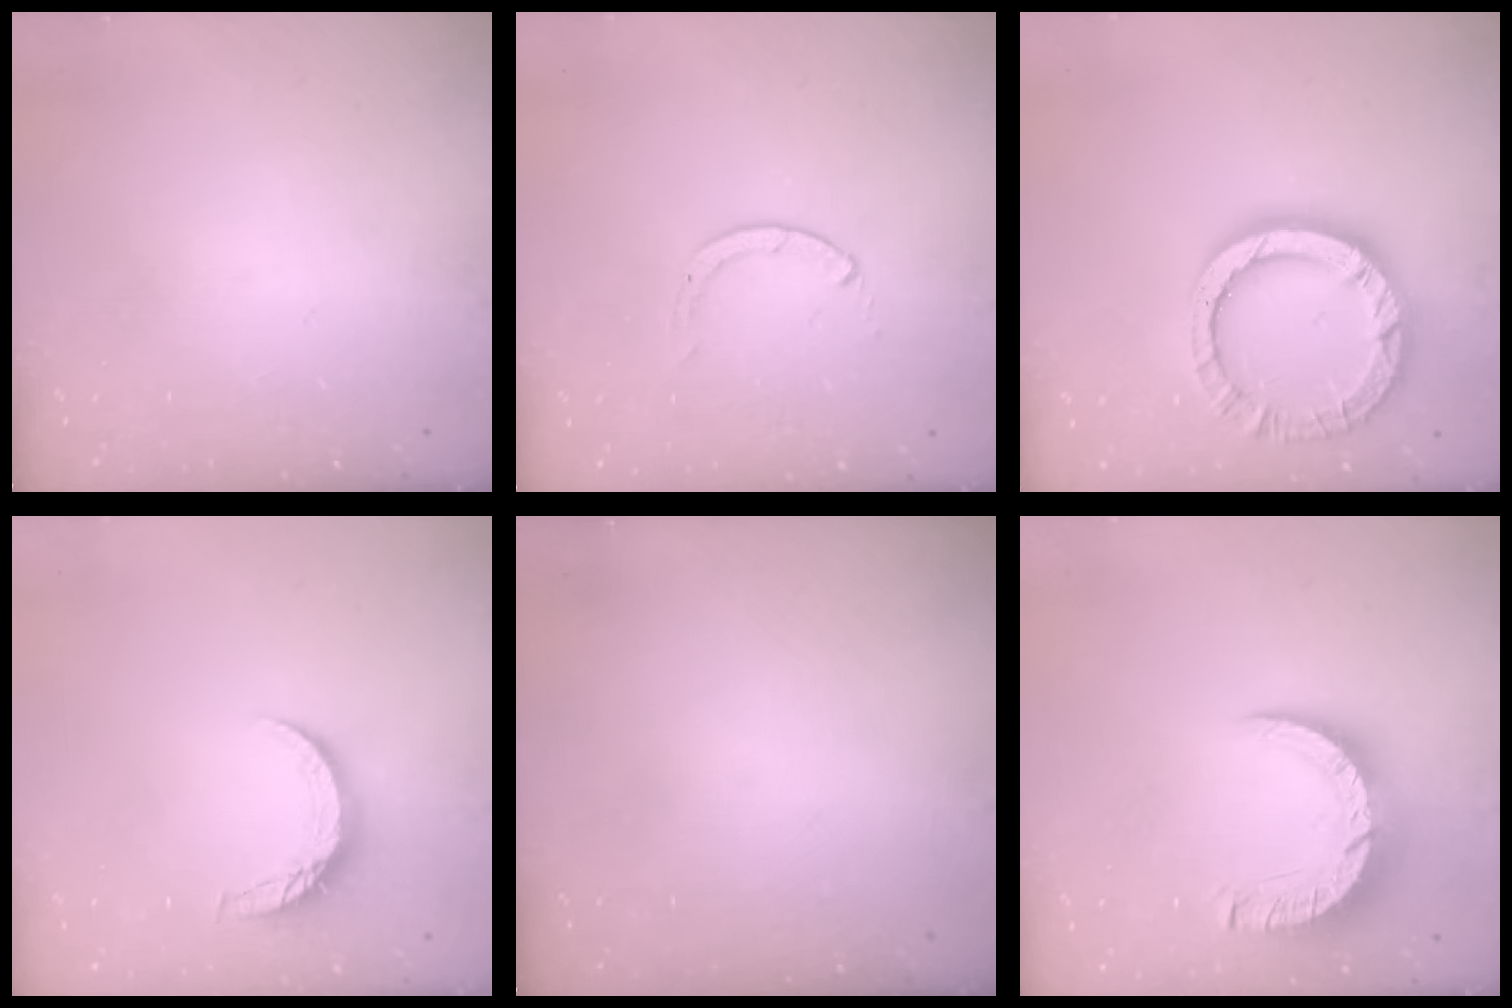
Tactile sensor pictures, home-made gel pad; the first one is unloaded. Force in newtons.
{"total": 0.0}
{"total": 13.7, "press": 13.6, "slide": 1.4}
{"total": 6.6, "press": 6.5, "slide": 0.6}
{"total": 0.0}
{"total": 8.9, "press": 8.9, "slide": 0.9}